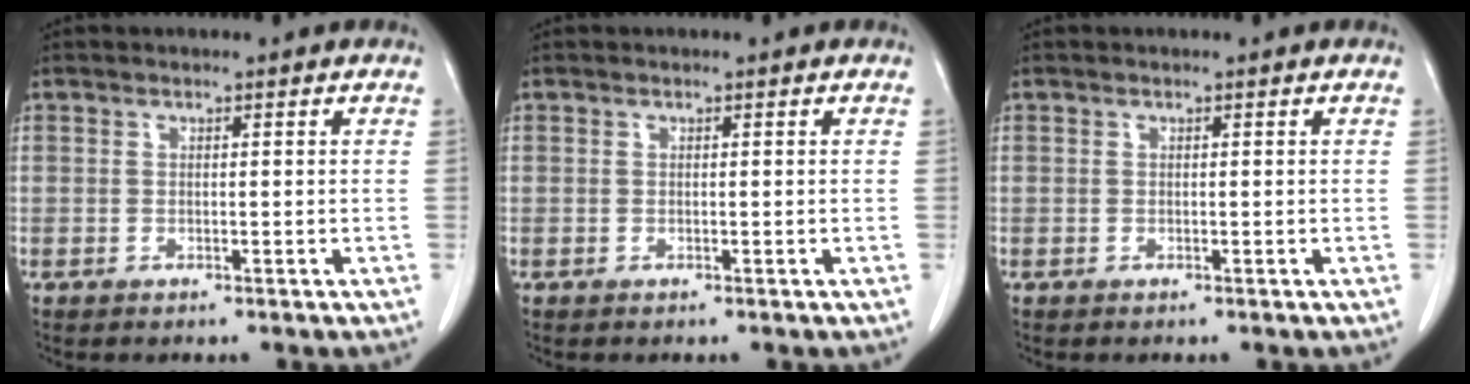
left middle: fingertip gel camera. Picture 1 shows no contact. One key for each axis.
{"total": 0.0}
{"total": 0.0}